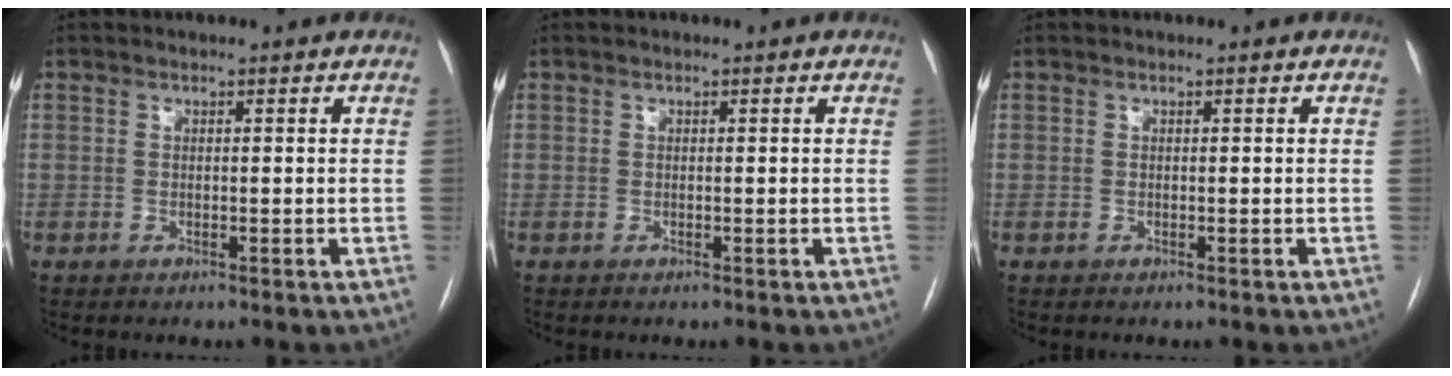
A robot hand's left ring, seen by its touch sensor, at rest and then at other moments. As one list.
[{"total": 0.0}, {"total": 0.0}]